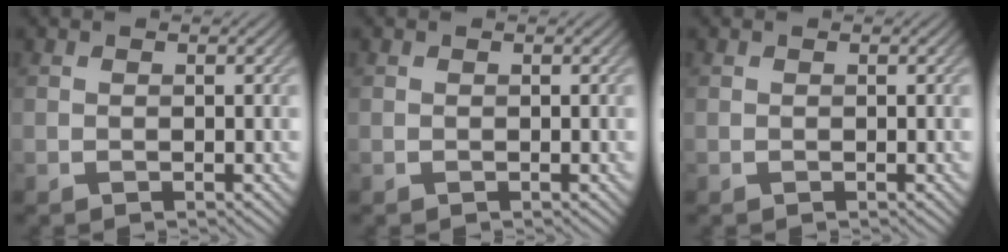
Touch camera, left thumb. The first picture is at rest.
{"total": 0.0}
{"total": 0.0}